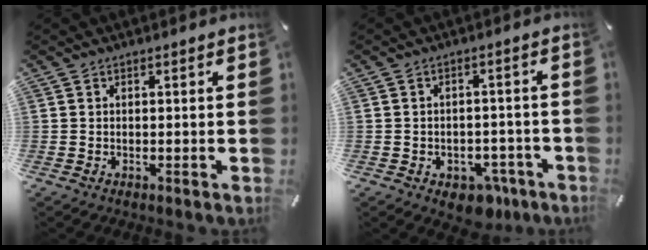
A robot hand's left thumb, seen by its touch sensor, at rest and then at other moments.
{"total": 5.9, "force": [-3.3, 4.0, 2.9], "torque": [-0.041, 0.027, -0.053]}